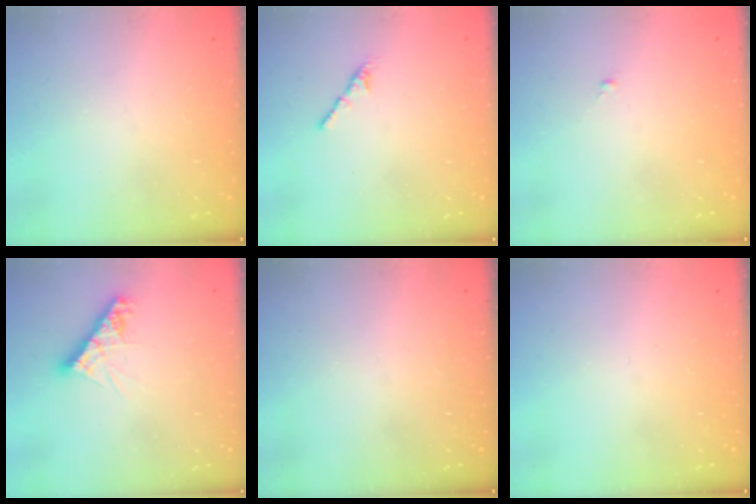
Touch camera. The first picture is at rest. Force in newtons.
{"total": 2.1, "press": 2.0, "slide": 0.7}
{"total": 0.0}
{"total": 9.3, "press": 9.3, "slide": 0.9}
{"total": 0.0}
{"total": 0.0}